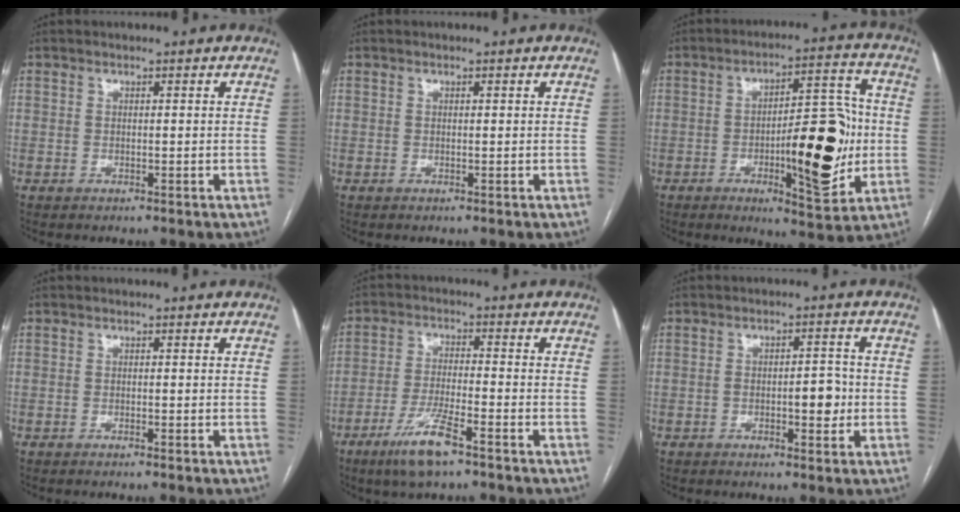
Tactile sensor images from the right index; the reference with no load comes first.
{"total": 0.0}
{"total": 15.7, "force": [-2.6, 4.3, 14.9], "torque": [-0.215, 0.014, -0.029]}
{"total": 0.7, "force": [-0.6, -0.2, 0.4], "torque": [-0.008, 0.001, -0.011]}
{"total": 8.2, "force": [-5.3, 0.8, 6.3], "torque": [-0.127, -0.015, -0.097]}
{"total": 4.5, "force": [-1.2, 1.6, 4.0], "torque": [-0.055, 0.010, -0.013]}